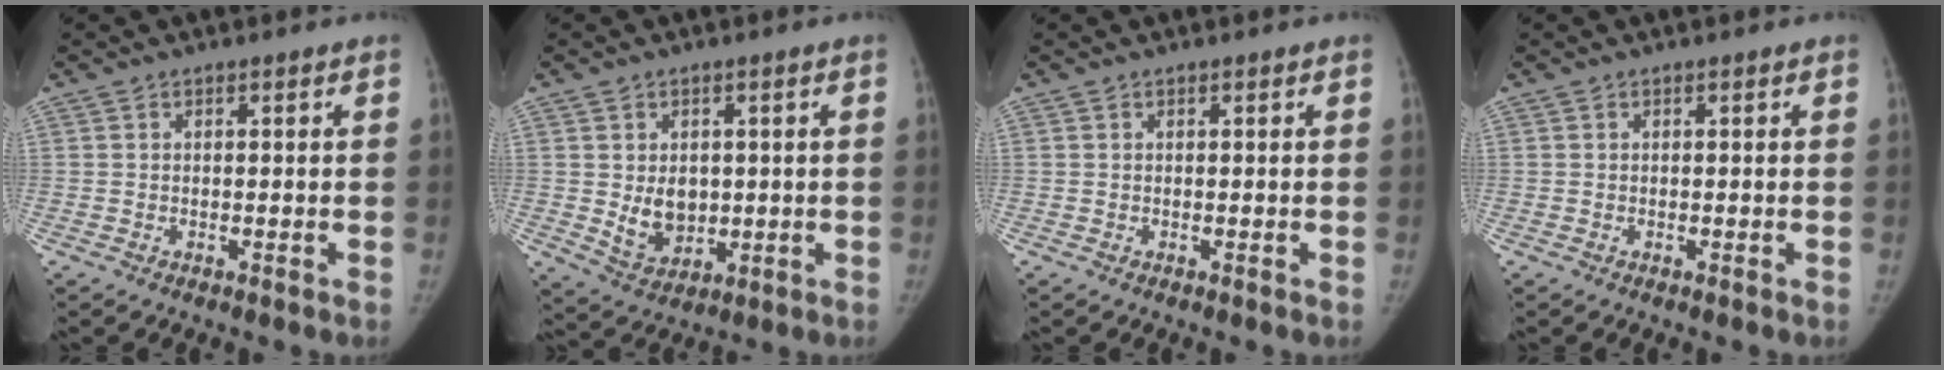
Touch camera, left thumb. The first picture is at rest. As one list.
[{"total": 7.0, "force": [0.2, 5.4, 4.4], "torque": [-0.046, -0.012, 0.021]}, {"total": 0.0}, {"total": 0.0}]